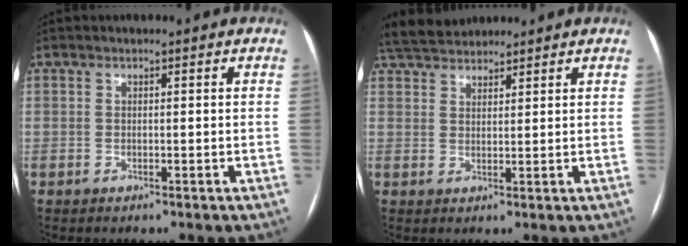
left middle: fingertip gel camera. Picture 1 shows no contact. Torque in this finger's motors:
{"motor_torque": [0.36, -0.39, 0.10, 0.00]}